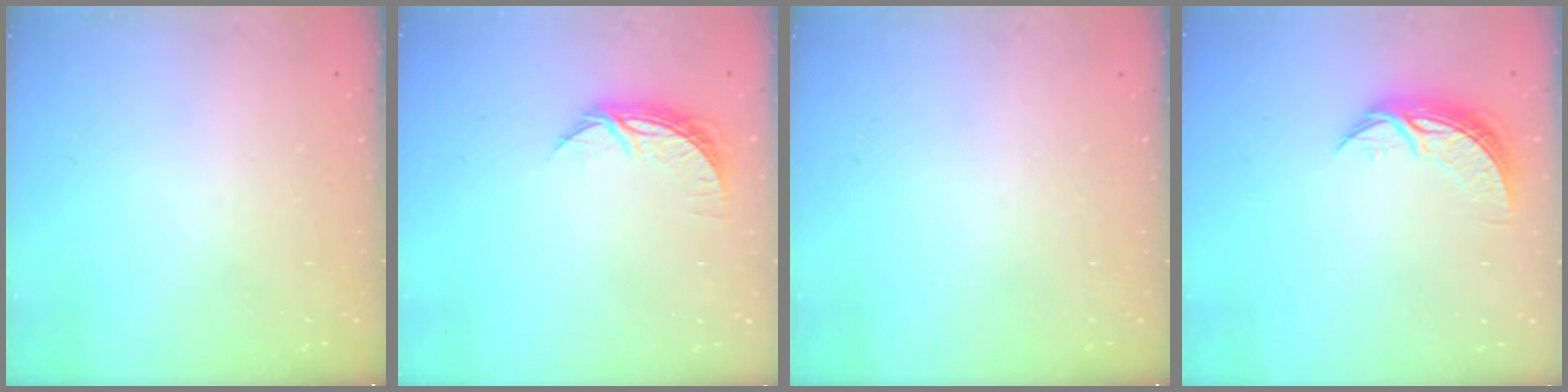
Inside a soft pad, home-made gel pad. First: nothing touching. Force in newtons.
{"total": 7.2, "press": 7.1, "slide": 0.3}
{"total": 0.0}
{"total": 8.2, "press": 8.2, "slide": 0.3}